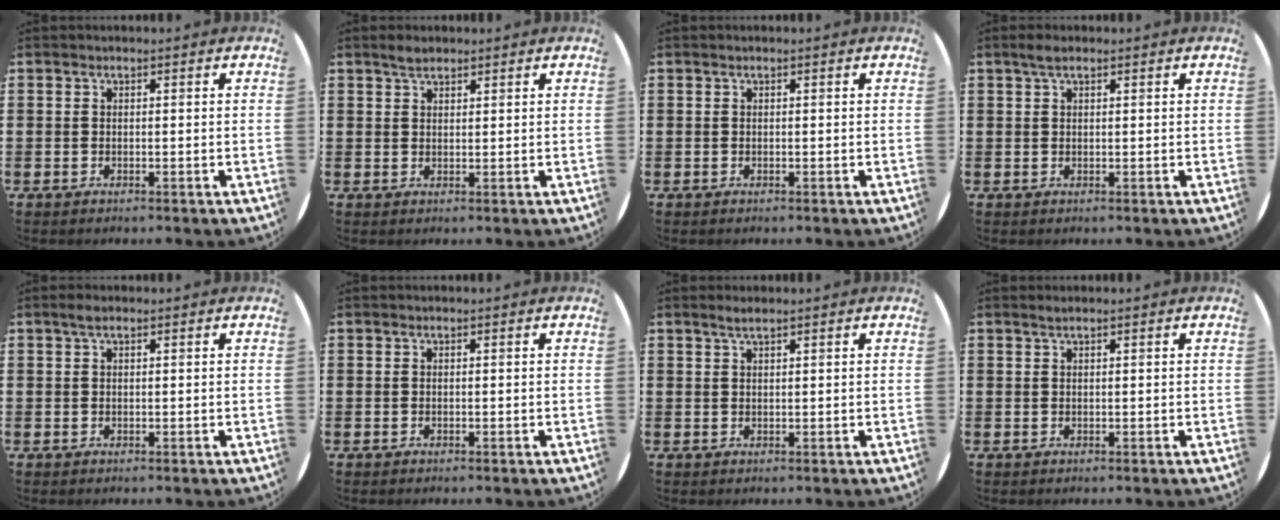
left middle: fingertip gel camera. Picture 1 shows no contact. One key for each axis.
{"total": 1.9, "fx": 1.6, "fy": 0.7, "fz": 0.6, "tx": -0.004, "ty": 0.002, "tz": 0.028}
{"total": 0.0}
{"total": 1.6, "fx": 1.0, "fy": 0.6, "fz": 1.1, "tx": -0.014, "ty": 0.003, "tz": 0.016}
{"total": 1.3, "fx": 0.7, "fy": 0.5, "fz": 0.9, "tx": -0.009, "ty": 0.003, "tz": 0.010}
{"total": 0.0}
{"total": 1.5, "fx": 1.2, "fy": 0.0, "fz": 0.9, "tx": -0.018, "ty": 0.003, "tz": 0.020}
{"total": 0.6, "fx": 0.5, "fy": 0.0, "fz": 0.4, "tx": -0.006, "ty": 0.001, "tz": 0.008}